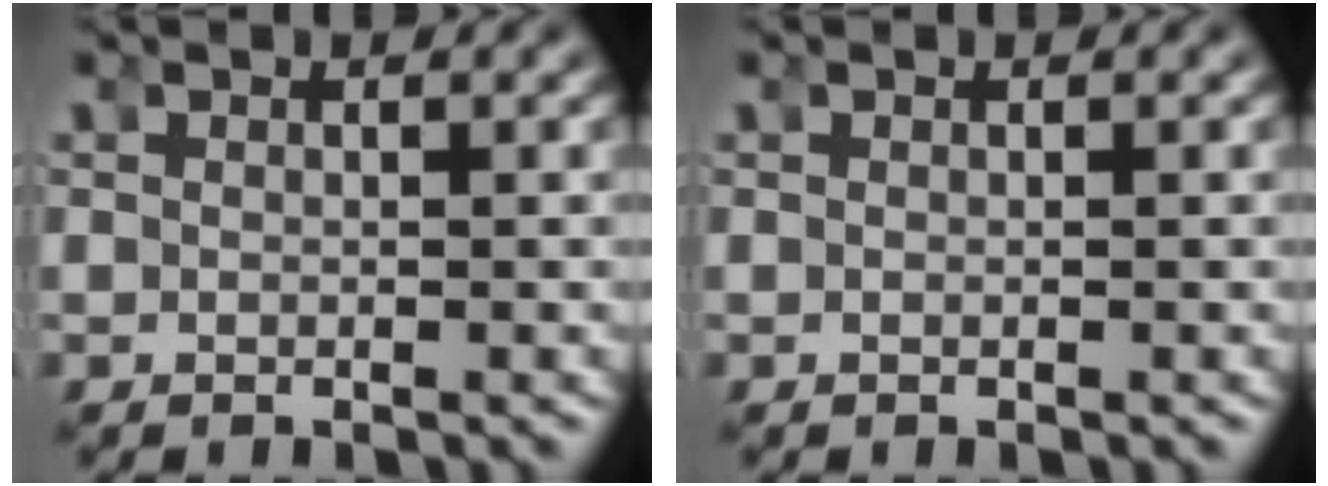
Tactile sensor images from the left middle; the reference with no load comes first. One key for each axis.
{"total": 0.0}